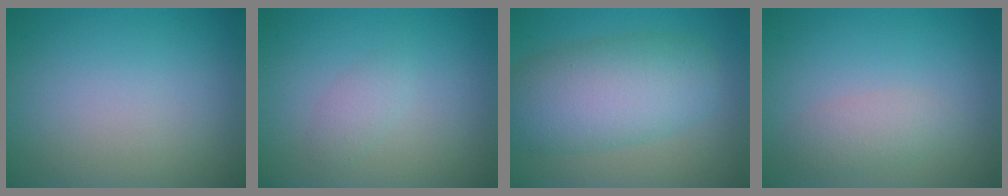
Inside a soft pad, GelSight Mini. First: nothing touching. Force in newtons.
{"total": 1.2, "press": 1.2, "slide": 0.0}
{"total": 7.5, "press": 7.5, "slide": 0.3}
{"total": 2.0, "press": 2.0, "slide": 0.1}